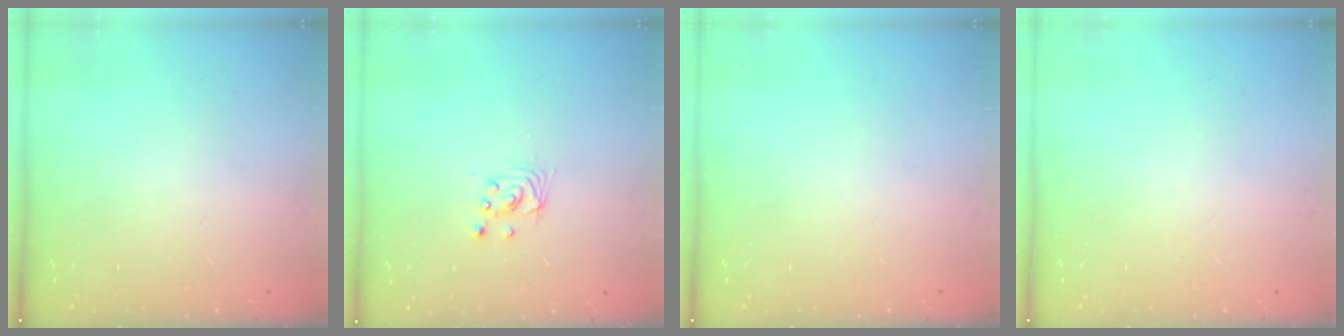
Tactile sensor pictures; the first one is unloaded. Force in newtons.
{"total": 2.5, "press": 2.5, "slide": 0.1}
{"total": 0.0}
{"total": 0.0}